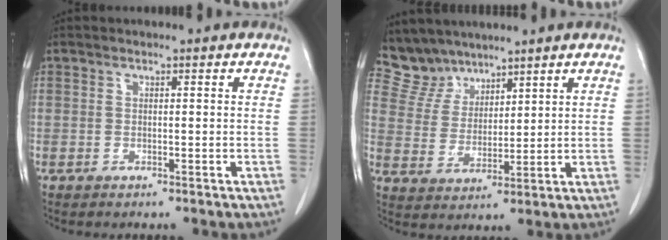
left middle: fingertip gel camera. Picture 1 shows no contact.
{"total": 6.2, "force": [5.7, 2.5, -0.2], "torque": [-0.003, 0.006, 0.128]}